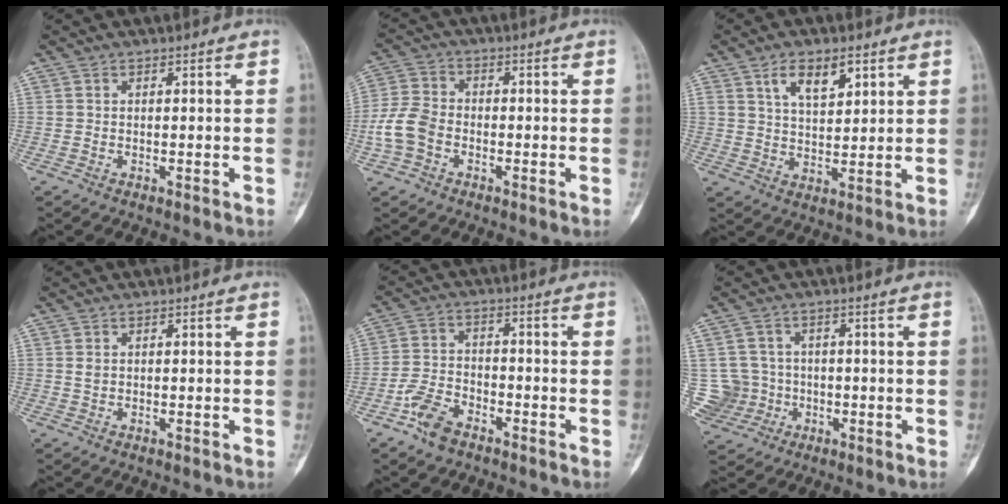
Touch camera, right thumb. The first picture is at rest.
{"total": 7.4, "force": [-2.4, 5.4, 4.5], "torque": [-0.094, 0.019, -0.054]}
{"total": 7.4, "force": [3.9, 3.7, 5.1], "torque": [-0.071, -0.022, 0.071]}
{"total": 1.0, "force": [0.1, 0.8, 0.7], "torque": [-0.009, 0.000, 0.001]}
{"total": 7.2, "force": [-4.5, 3.9, 3.9], "torque": [-0.075, 0.026, -0.087]}
{"total": 7.7, "force": [-1.1, 7.5, 1.1], "torque": [-0.007, 0.019, -0.012]}